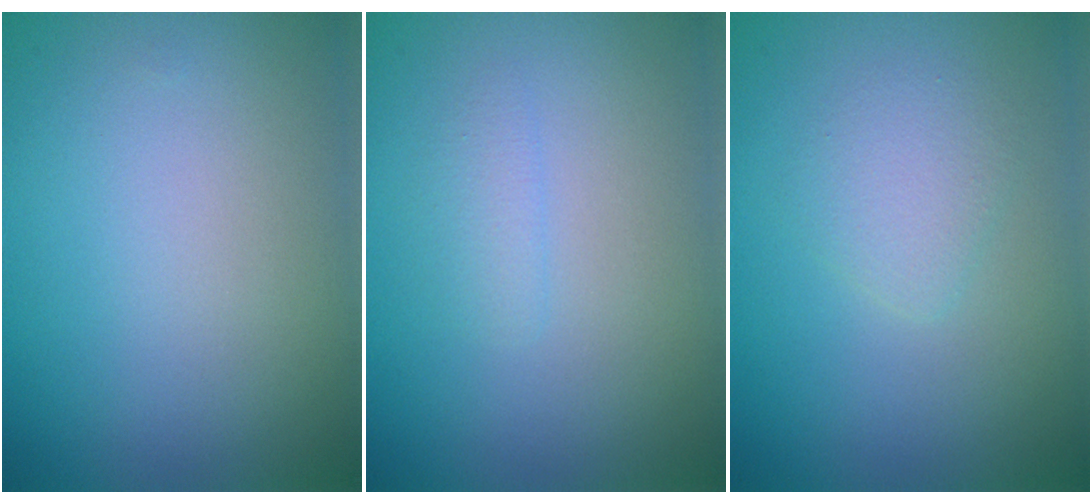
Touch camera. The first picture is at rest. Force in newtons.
{"total": 1.0, "press": 1.0, "slide": 0.1}
{"total": 1.8, "press": 1.8, "slide": 0.1}